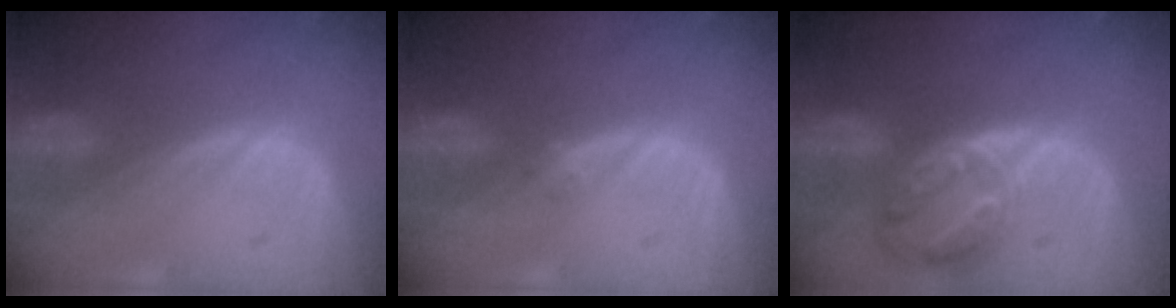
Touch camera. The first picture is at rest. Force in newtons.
{"total": 1.0, "press": 0.9, "slide": 0.4}
{"total": 8.3, "press": 7.2, "slide": 4.2}